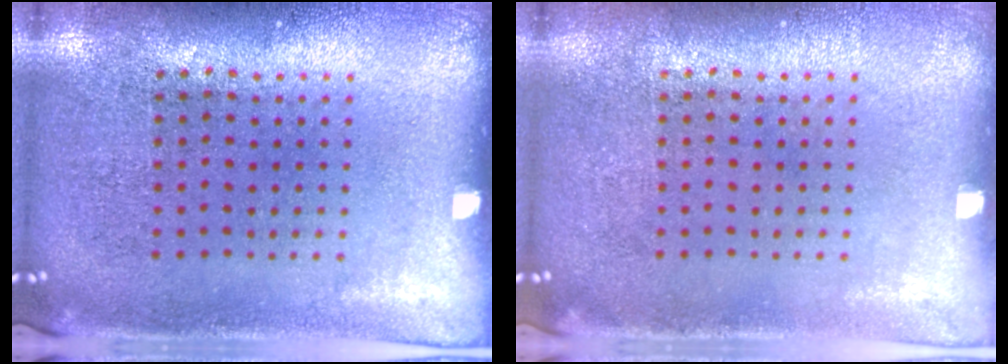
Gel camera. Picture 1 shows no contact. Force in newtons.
{"total": 0.0}